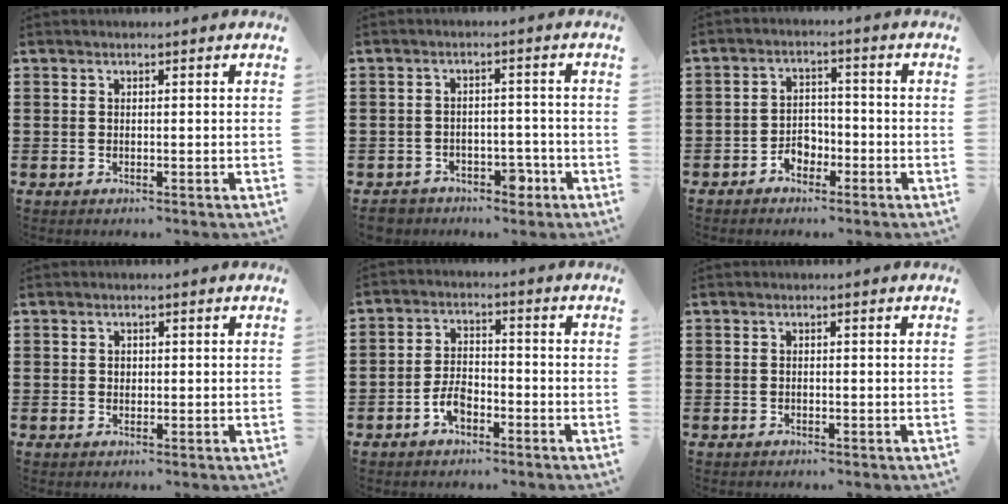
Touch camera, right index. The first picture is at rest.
{"total": 4.4, "force": [-3.1, 2.4, 1.9], "torque": [-0.040, 0.009, -0.058]}
{"total": 3.3, "force": [-2.0, 2.2, 1.4], "torque": [-0.030, 0.004, -0.041]}
{"total": 0.8, "force": [0.2, 0.7, 0.3], "torque": [-0.008, 0.004, 0.004]}
{"total": 4.1, "force": [-2.4, 2.3, 2.5], "torque": [-0.059, 0.000, -0.047]}
{"total": 0.0}